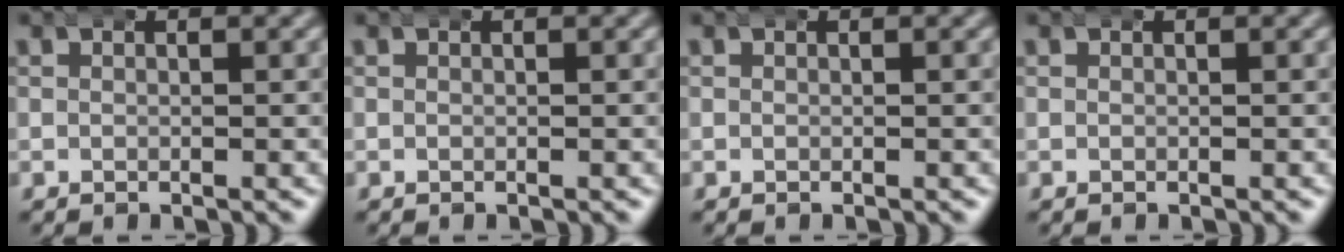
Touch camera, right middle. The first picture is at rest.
{"total": 0.0}
{"total": 0.0}
{"total": 0.0}